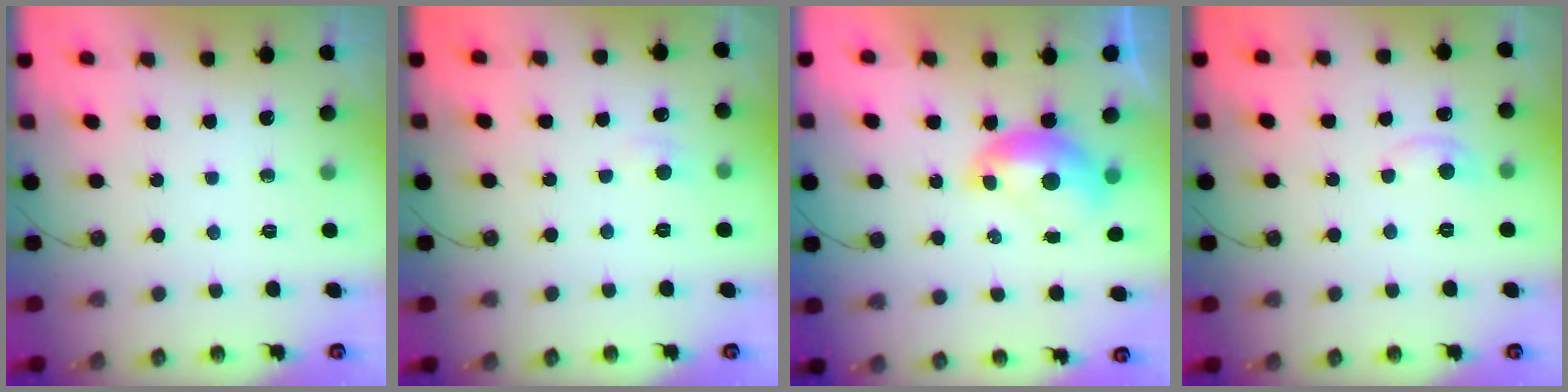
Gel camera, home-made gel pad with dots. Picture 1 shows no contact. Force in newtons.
{"total": 1.0, "press": 0.8, "slide": 0.7}
{"total": 1.6, "press": 1.6, "slide": 0.4}
{"total": 1.2, "press": 0.9, "slide": 0.8}